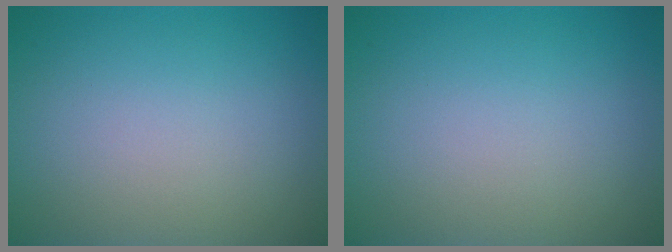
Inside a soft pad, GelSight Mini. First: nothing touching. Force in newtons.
{"total": 0.0}